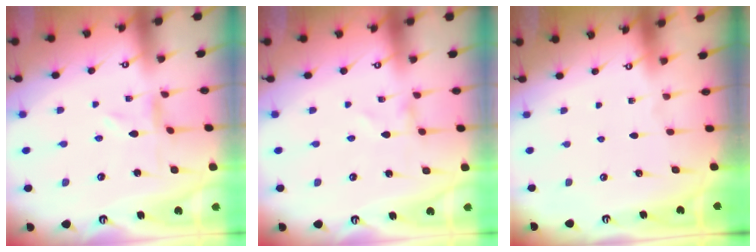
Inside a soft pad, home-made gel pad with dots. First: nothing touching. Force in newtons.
{"total": 0.9, "press": 0.9, "slide": 0.1}
{"total": 0.0}